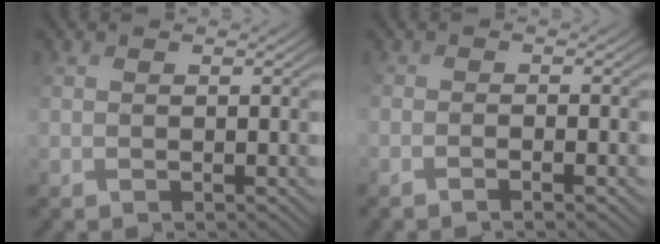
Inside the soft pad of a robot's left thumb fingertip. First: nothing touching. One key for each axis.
{"total": 2.0, "fx": -1.6, "fy": 0.2, "fz": 1.3, "tx": -0.016, "ty": 0.006, "tz": -0.036}